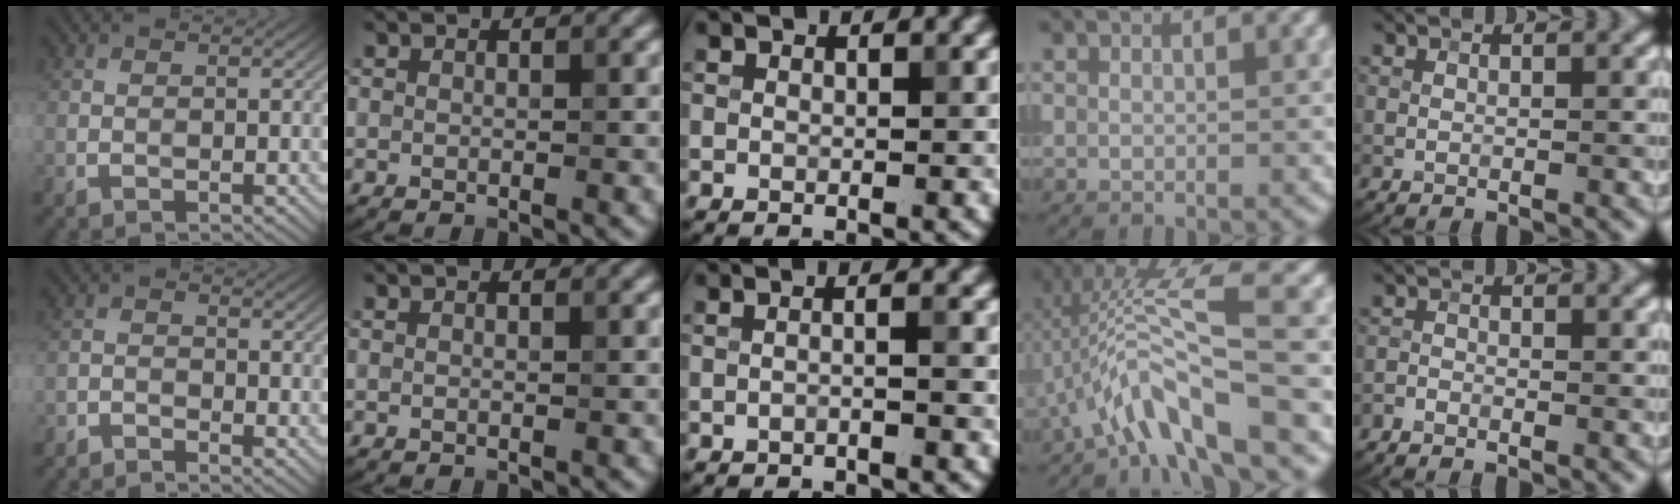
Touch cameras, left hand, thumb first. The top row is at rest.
{"thumb": {"total": 1.8, "force": [-1.7, 0.5, 0.6], "torque": [-0.013, -0.002, -0.037]}, "middle": {"total": 1.5, "force": [-0.4, 0.4, 1.4], "torque": [-0.017, -0.003, -0.023]}, "ring": {"total": 9.2, "force": [-2.1, 1.9, 8.7], "torque": [-0.151, 0.018, -0.044]}, "little": {"total": 0.9, "force": [-0.8, 0.2, 0.4], "torque": [-0.011, 0.002, -0.018]}}